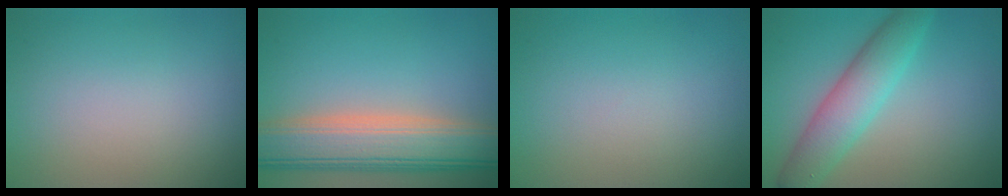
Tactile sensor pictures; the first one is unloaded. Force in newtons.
{"total": 8.6, "press": 8.6, "slide": 0.8}
{"total": 0.0}
{"total": 5.1, "press": 5.1, "slide": 0.2}